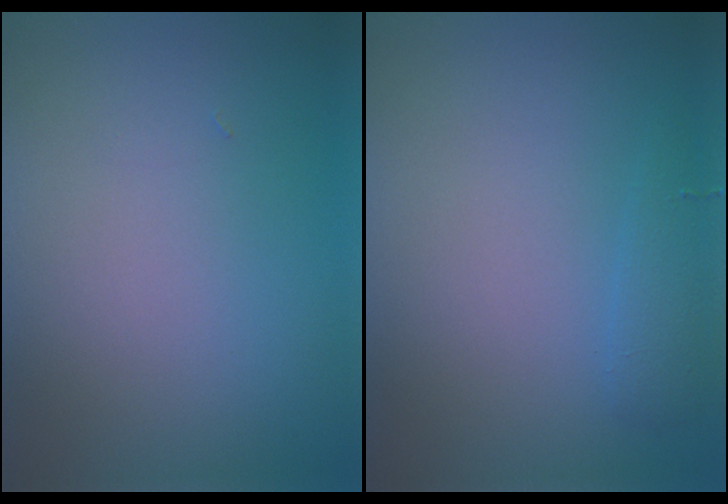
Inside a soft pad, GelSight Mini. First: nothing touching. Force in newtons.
{"total": 1.2, "press": 1.2, "slide": 0.1}